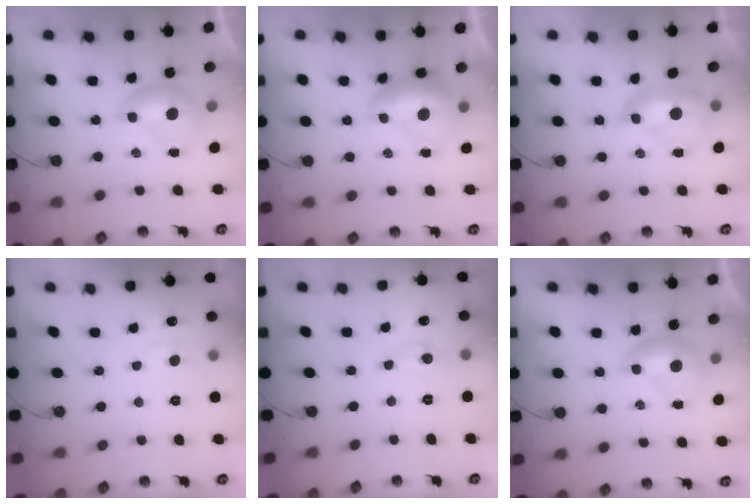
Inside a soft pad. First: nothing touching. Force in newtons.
{"total": 1.6, "press": 1.5, "slide": 0.6}
{"total": 2.6, "press": 2.5, "slide": 0.6}
{"total": 1.2, "press": 1.0, "slide": 0.7}
{"total": 0.0}
{"total": 0.0}